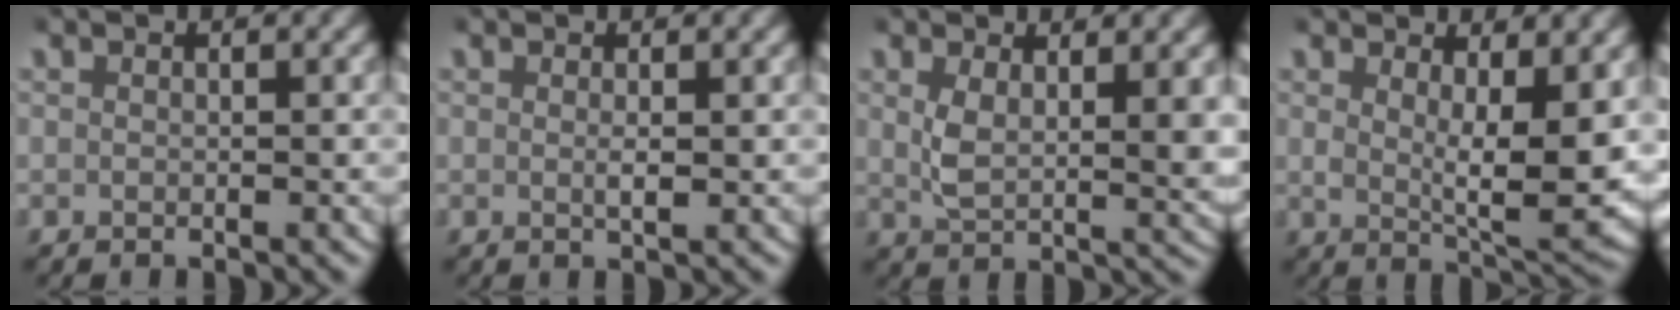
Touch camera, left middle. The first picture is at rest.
{"total": 1.0, "force": [0.2, 0.0, 0.9], "torque": [-0.018, -0.006, 0.006]}
{"total": 4.2, "force": [1.4, 1.5, 3.7], "torque": [-0.062, -0.014, 0.030]}
{"total": 5.3, "force": [1.6, 1.3, 4.9], "torque": [-0.076, -0.021, 0.029]}